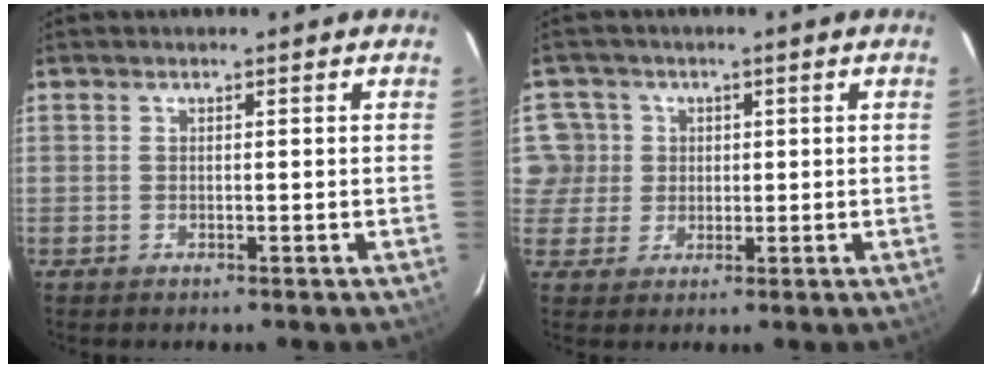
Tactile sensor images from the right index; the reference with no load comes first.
{"total": 5.1, "force": [0.9, 5.0, 0.4], "torque": [0.004, 0.021, 0.016]}